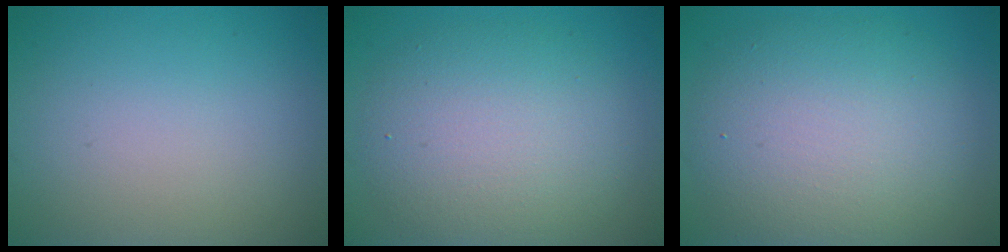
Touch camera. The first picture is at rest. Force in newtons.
{"total": 6.6, "press": 6.6, "slide": 0.4}
{"total": 8.4, "press": 8.3, "slide": 0.7}